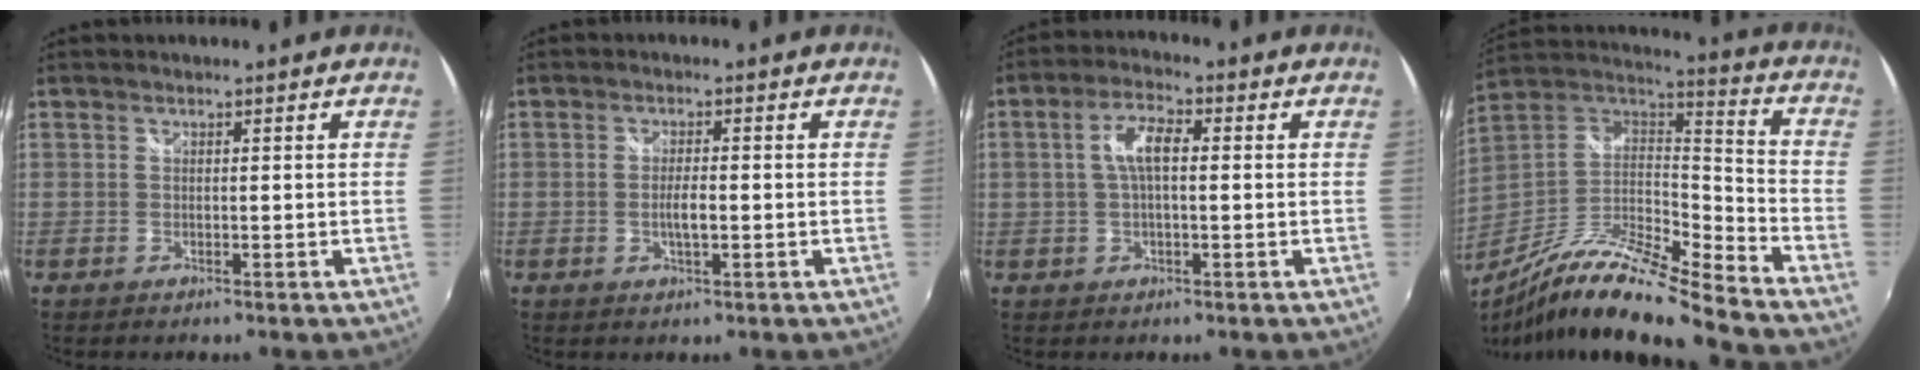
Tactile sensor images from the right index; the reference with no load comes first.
{"total": 2.9, "force": [-0.6, 0.7, 2.7], "torque": [-0.051, -0.002, -0.012]}
{"total": 5.7, "force": [0.5, 2.1, 5.2], "torque": [-0.102, 0.013, 0.008]}
{"total": 19.0, "force": [-14.6, 1.8, 12.1], "torque": [-0.223, -0.029, -0.276]}